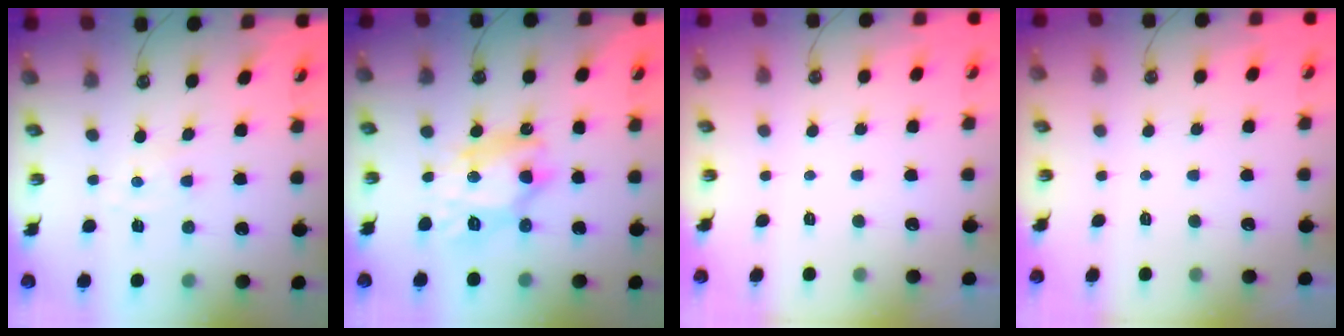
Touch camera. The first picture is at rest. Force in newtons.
{"total": 14.2, "press": 14.1, "slide": 1.9}
{"total": 0.0}
{"total": 0.0}